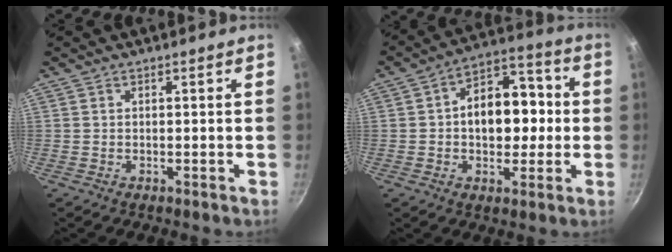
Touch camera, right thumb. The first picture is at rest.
{"total": 13.8, "force": [0.2, 8.9, 10.5], "torque": [-0.113, 0.031, -0.003]}